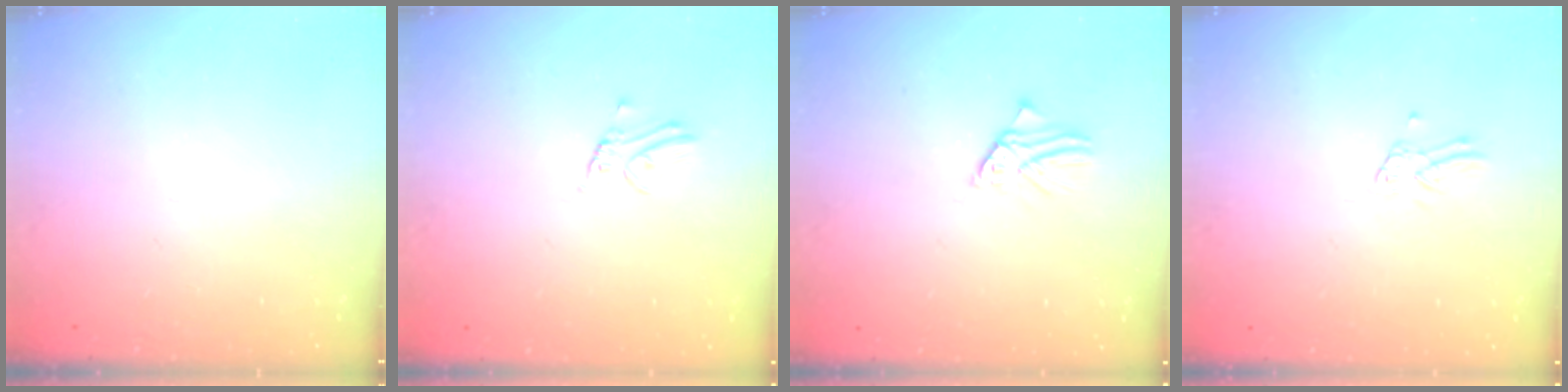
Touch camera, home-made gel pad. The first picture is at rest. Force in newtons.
{"total": 1.6, "press": 1.6, "slide": 0.1}
{"total": 1.6, "press": 1.6, "slide": 0.2}
{"total": 1.1, "press": 1.1, "slide": 0.1}